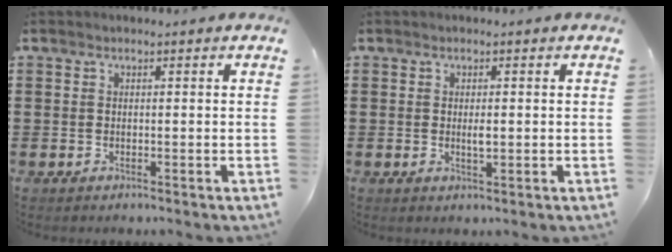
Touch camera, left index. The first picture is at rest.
{"total": 1.5, "force": [0.0, 0.5, 1.5], "torque": [-0.028, 0.000, -0.001]}